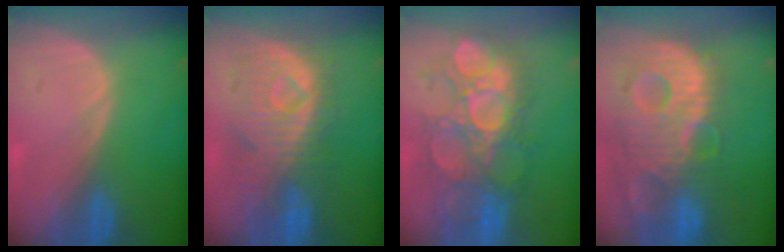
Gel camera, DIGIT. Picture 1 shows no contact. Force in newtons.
{"total": 9.6, "press": 9.2, "slide": 3.0}
{"total": 10.8, "press": 10.5, "slide": 2.4}
{"total": 13.9, "press": 12.0, "slide": 7.0}